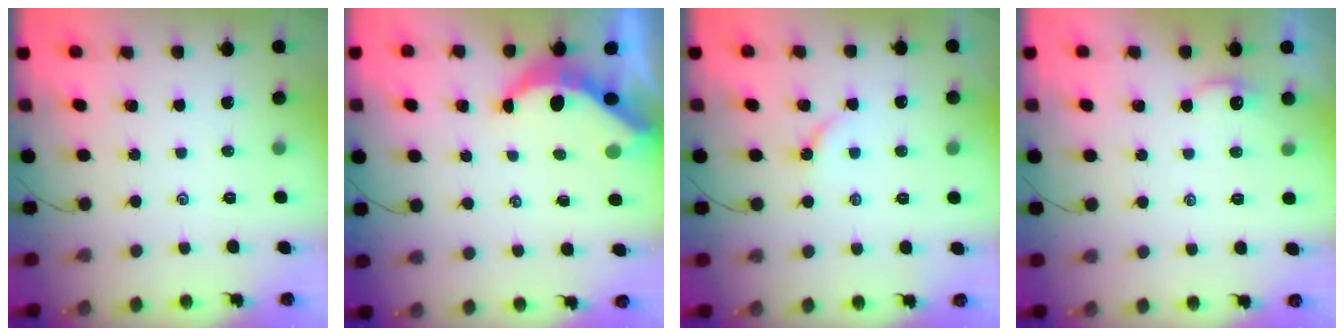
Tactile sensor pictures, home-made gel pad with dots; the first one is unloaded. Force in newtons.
{"total": 6.6, "press": 6.6, "slide": 0.8}
{"total": 4.6, "press": 4.5, "slide": 0.7}
{"total": 2.1, "press": 2.0, "slide": 0.3}